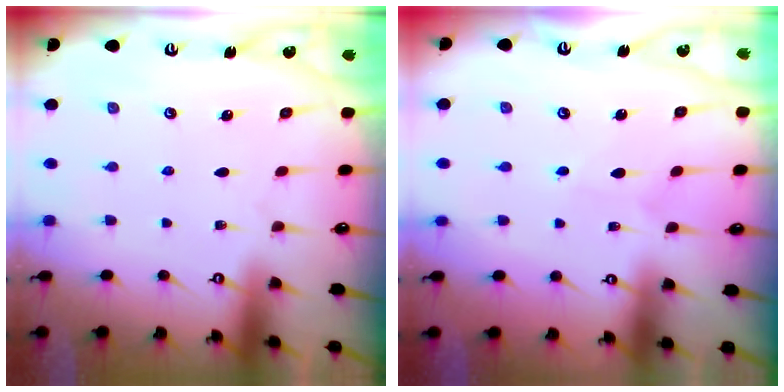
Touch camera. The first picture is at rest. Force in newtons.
{"total": 2.6, "press": 2.6, "slide": 0.2}